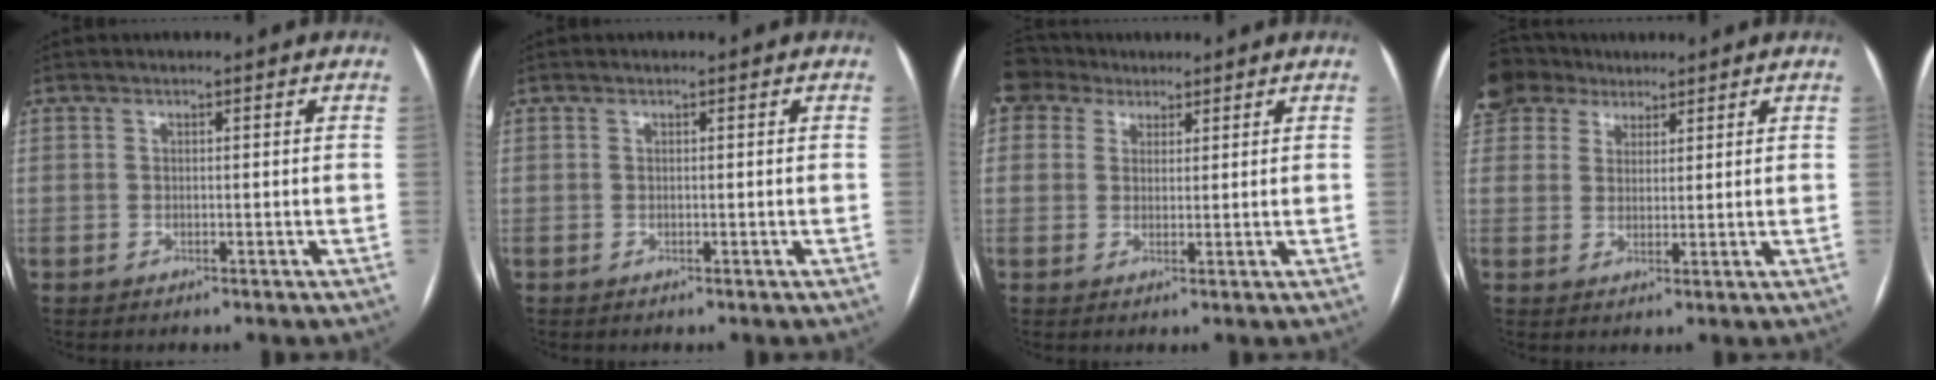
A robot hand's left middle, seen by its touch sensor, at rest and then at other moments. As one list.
[{"total": 0.0}, {"total": 2.6, "force": [2.3, 1.0, -0.7], "torque": [0.010, 0.011, 0.048]}, {"total": 5.3, "force": [4.6, 2.6, 0.0], "torque": [-0.005, 0.017, 0.096]}]